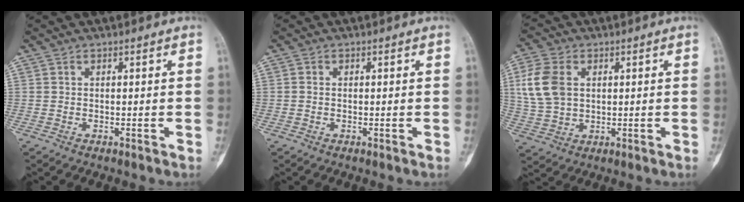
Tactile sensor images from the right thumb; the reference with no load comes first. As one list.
[{"total": 0.5, "force": [-0.1, 0.4, 0.3], "torque": [-0.006, 0.001, -0.003]}, {"total": 10.2, "force": [2.2, 7.2, 6.9], "torque": [-0.144, 0.002, 0.049]}]